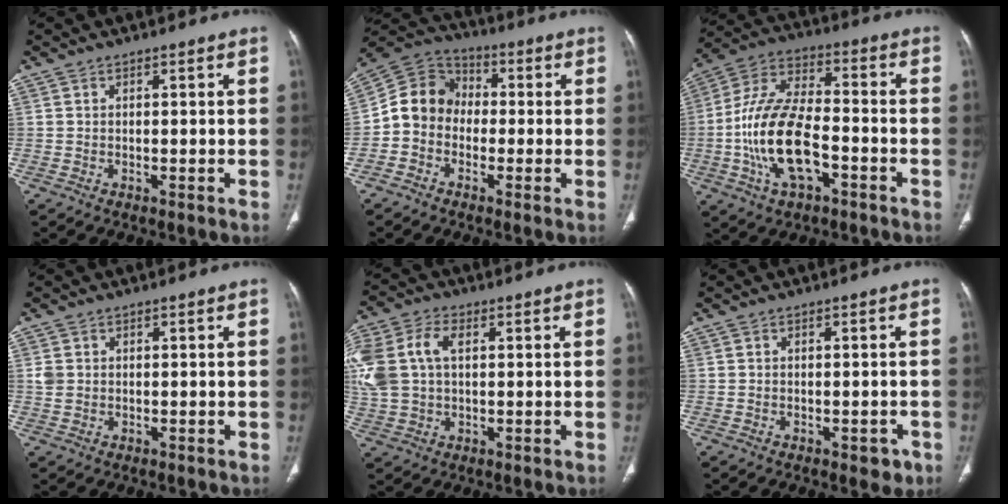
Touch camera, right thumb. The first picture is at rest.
{"total": 9.4, "force": [-1.5, 8.1, 4.5], "torque": [-0.069, 0.040, -0.045]}
{"total": 16.9, "force": [-4.8, 8.4, 13.9], "torque": [-0.273, 0.035, -0.085]}
{"total": 1.8, "force": [0.2, 1.6, 0.9], "torque": [-0.017, 0.001, 0.007]}
{"total": 15.8, "force": [3.2, 10.8, 11.0], "torque": [-0.286, 0.030, 0.065]}
{"total": 2.6, "force": [-1.3, 1.6, 1.6], "torque": [-0.003, 0.003, -0.012]}